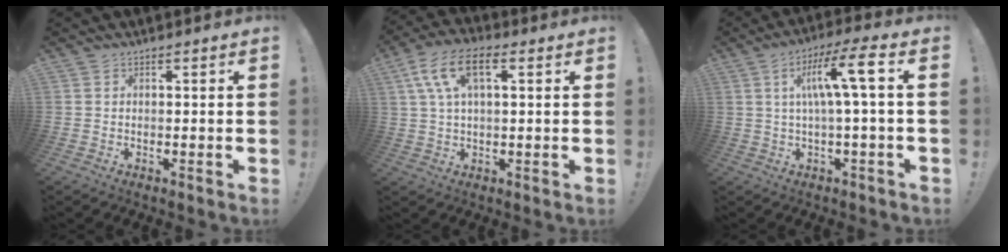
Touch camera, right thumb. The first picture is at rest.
{"total": 11.5, "force": [4.2, 5.7, 9.0], "torque": [-0.173, 0.010, 0.080]}
{"total": 12.7, "force": [2.3, 1.3, 12.4], "torque": [-0.216, 0.005, 0.024]}